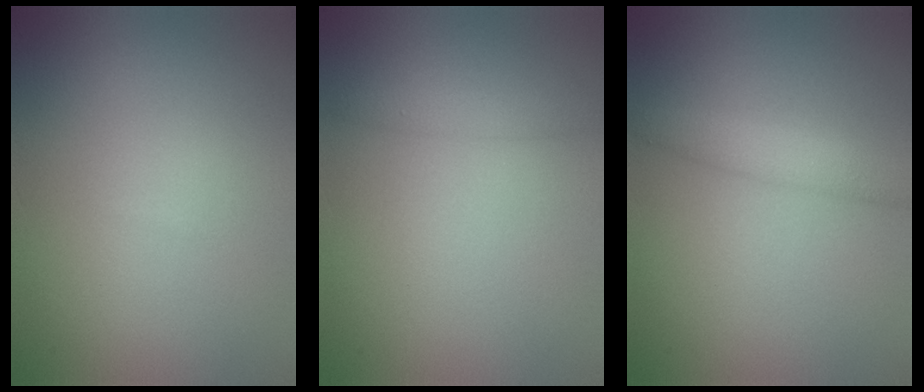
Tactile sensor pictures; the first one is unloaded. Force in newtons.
{"total": 1.1, "press": 1.1, "slide": 0.1}
{"total": 2.3, "press": 2.3, "slide": 0.0}